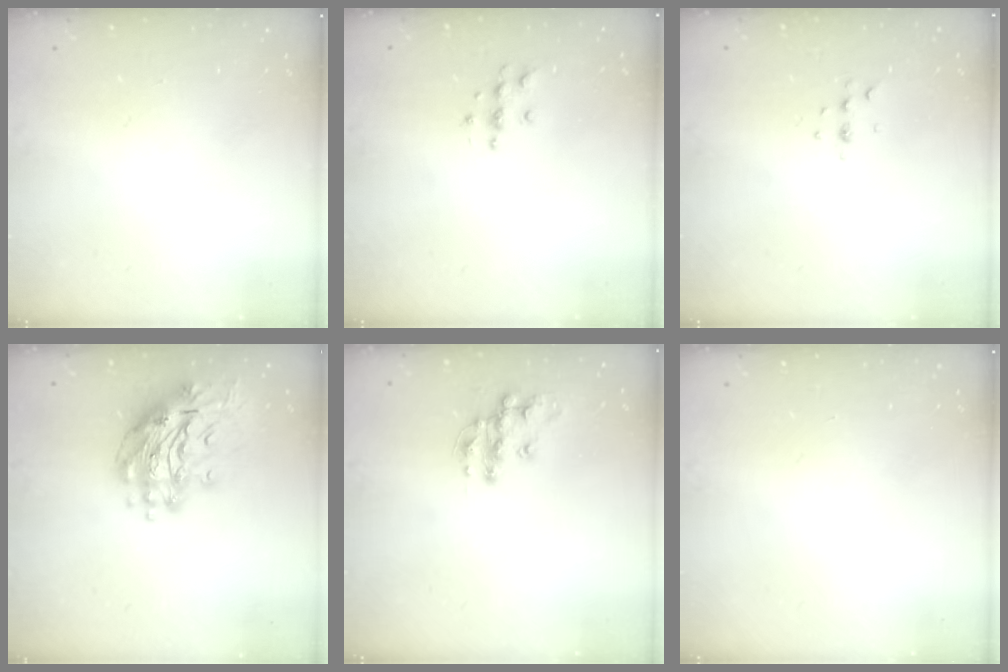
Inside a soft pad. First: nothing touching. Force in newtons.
{"total": 4.9, "press": 4.8, "slide": 0.6}
{"total": 4.4, "press": 4.0, "slide": 1.8}
{"total": 14.3, "press": 14.2, "slide": 1.9}
{"total": 11.8, "press": 11.8, "slide": 0.7}
{"total": 0.0}